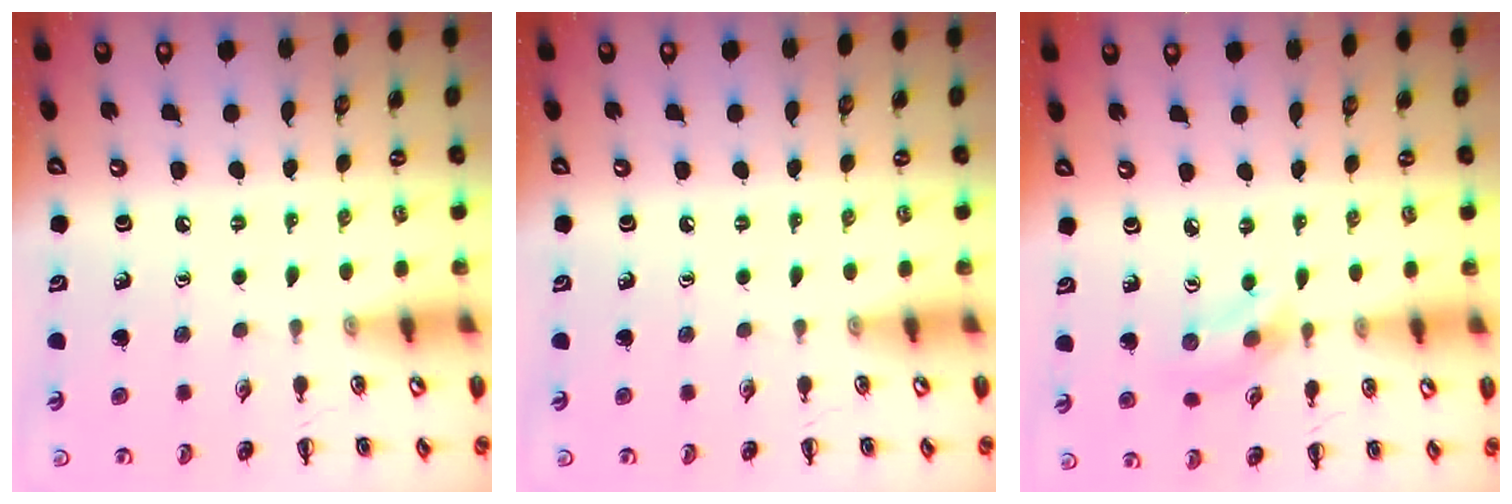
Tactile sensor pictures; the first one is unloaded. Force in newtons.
{"total": 0.0}
{"total": 2.8, "press": 2.7, "slide": 0.6}